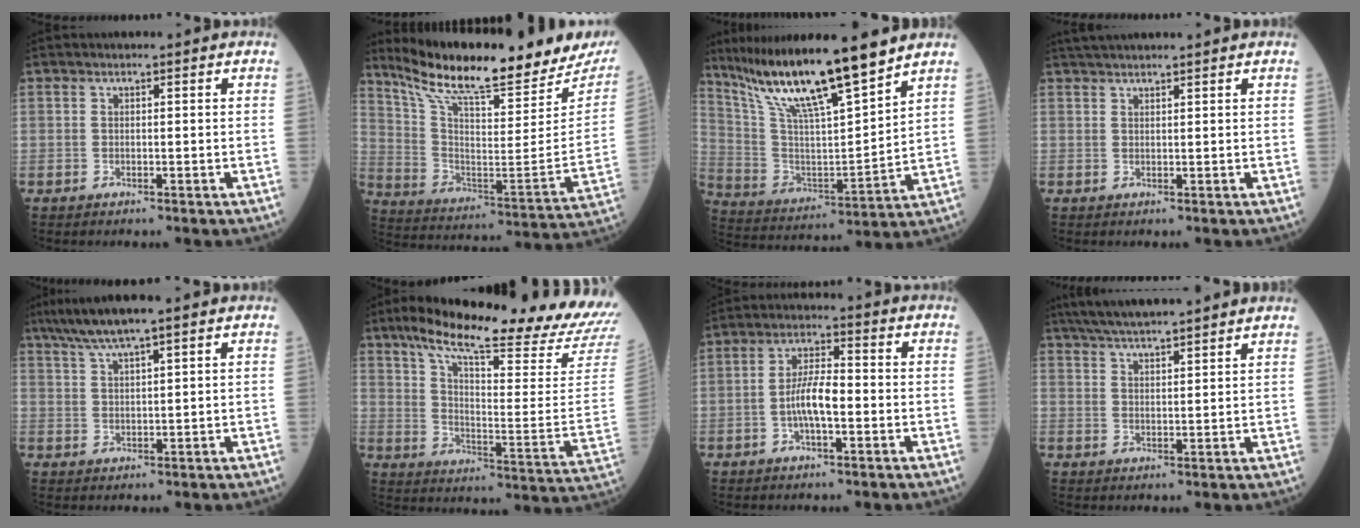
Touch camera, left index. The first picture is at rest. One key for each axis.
{"total": 26.0, "fx": 22.4, "fy": 4.0, "fz": 12.6, "tx": -0.220, "ty": -0.053, "tz": 0.328}
{"total": 17.8, "fx": 14.0, "fy": 0.7, "fz": 10.9, "tx": -0.200, "ty": -0.001, "tz": 0.260}
{"total": 5.5, "fx": 4.9, "fy": -0.1, "fz": 2.5, "tx": -0.037, "ty": 0.037, "tz": 0.080}
{"total": 6.9, "fx": 5.2, "fy": 0.2, "fz": 4.5, "tx": -0.087, "ty": 0.028, "tz": 0.093}
{"total": 26.6, "fx": 22.7, "fy": 1.2, "fz": 13.8, "tx": -0.217, "ty": -0.067, "tz": 0.299}
{"total": 6.5, "fx": -1.4, "fy": 1.8, "fz": 6.0, "tx": -0.123, "ty": 0.009, "tz": -0.030}
{"total": 13.0, "fx": 11.5, "fy": 0.6, "fz": 6.1, "tx": -0.107, "ty": 0.031, "tz": 0.170}